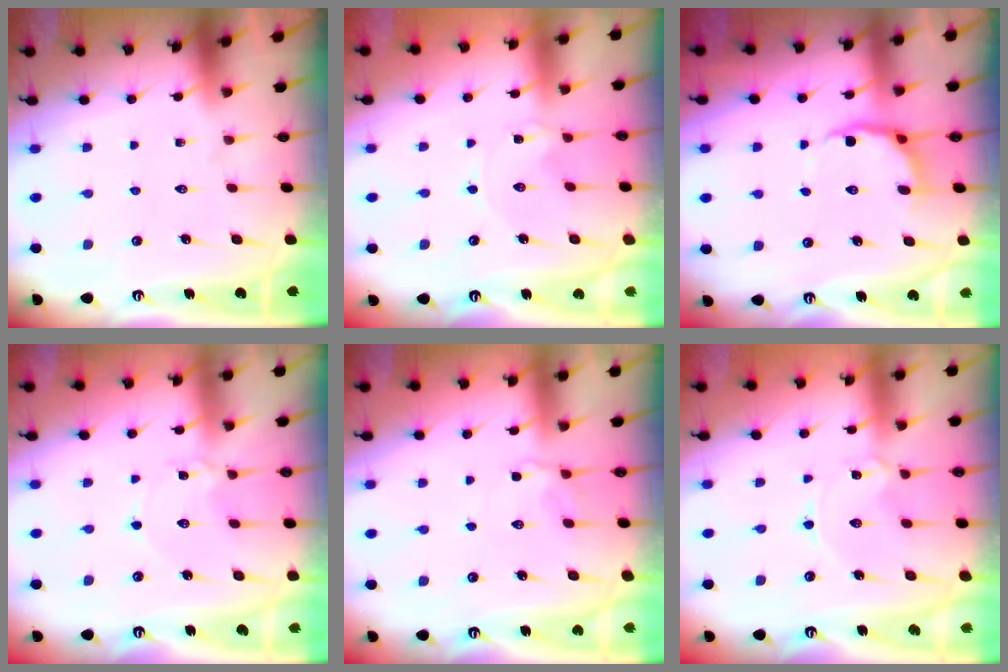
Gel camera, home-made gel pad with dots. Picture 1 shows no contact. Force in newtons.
{"total": 1.1, "press": 1.1, "slide": 0.2}
{"total": 6.6, "press": 6.0, "slide": 2.8}
{"total": 2.4, "press": 2.4, "slide": 0.3}
{"total": 2.8, "press": 2.6, "slide": 1.1}
{"total": 1.7, "press": 1.7, "slide": 0.2}